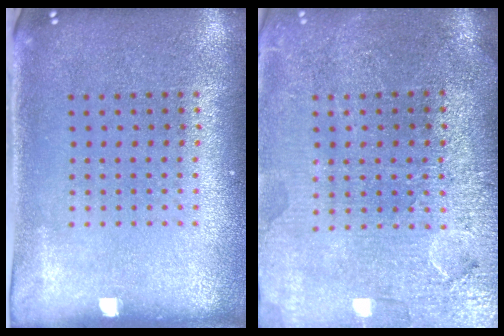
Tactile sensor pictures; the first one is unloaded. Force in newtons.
{"total": 3.7, "press": 3.4, "slide": 1.5}